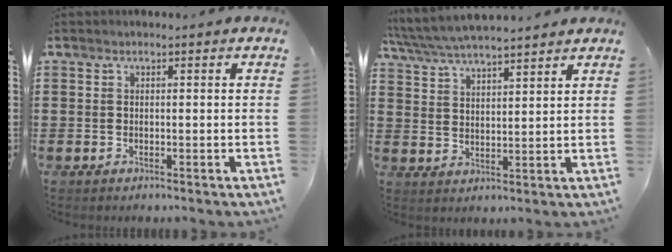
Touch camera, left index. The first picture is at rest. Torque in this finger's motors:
{"motor_torque": [1.66, -0.48, -0.36, 0.01]}